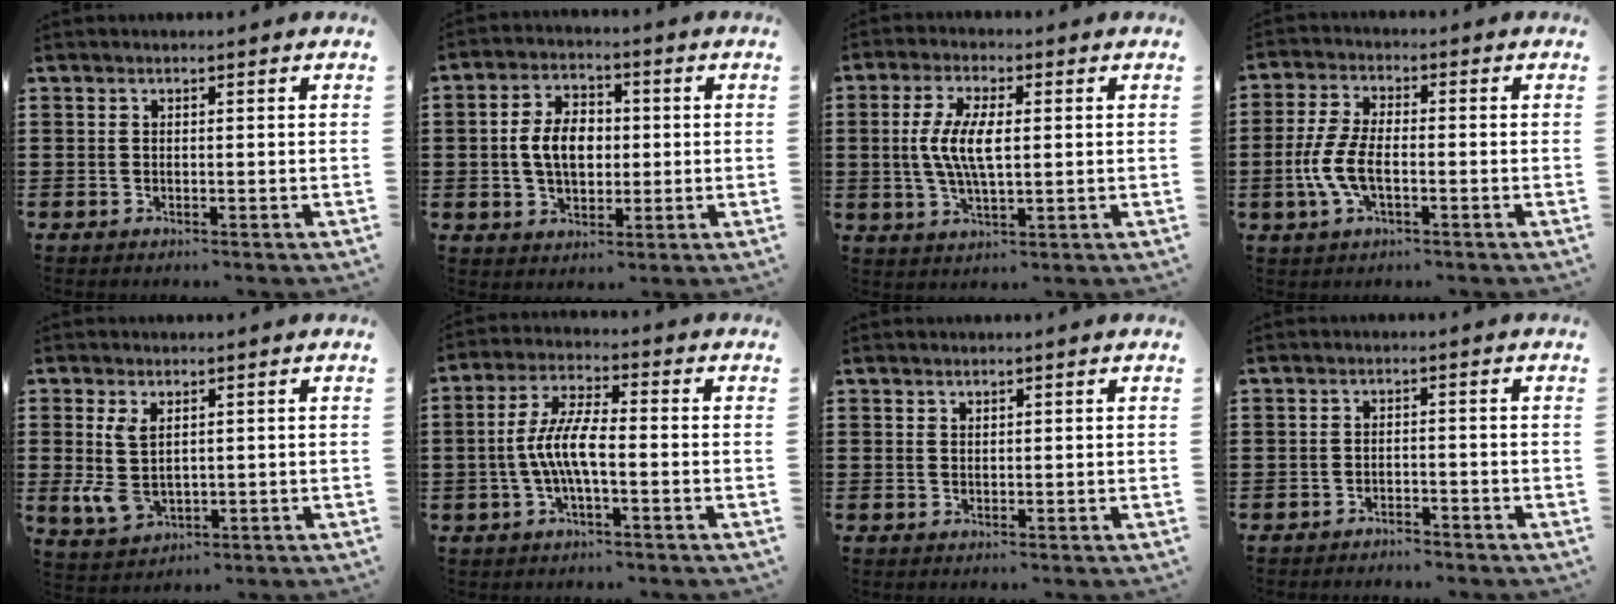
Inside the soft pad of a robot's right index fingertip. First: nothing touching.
{"total": 6.9, "force": [-0.1, 4.5, 5.2], "torque": [-0.112, 0.008, -0.009]}
{"total": 7.3, "force": [0.5, 2.7, 6.8], "torque": [-0.150, 0.002, 0.001]}
{"total": 6.4, "force": [-1.8, 2.9, 5.5], "torque": [-0.129, -0.004, -0.039]}
{"total": 4.8, "force": [0.6, 2.8, 3.8], "torque": [-0.091, 0.000, 0.011]}
{"total": 7.0, "force": [-1.5, 1.9, 6.6], "torque": [-0.150, -0.010, -0.035]}
{"total": 0.8, "force": [0.7, 0.3, 0.0], "torque": [-0.003, 0.001, 0.015]}
{"total": 1.8, "force": [-1.8, 0.1, 0.0], "torque": [-0.008, 0.001, -0.038]}